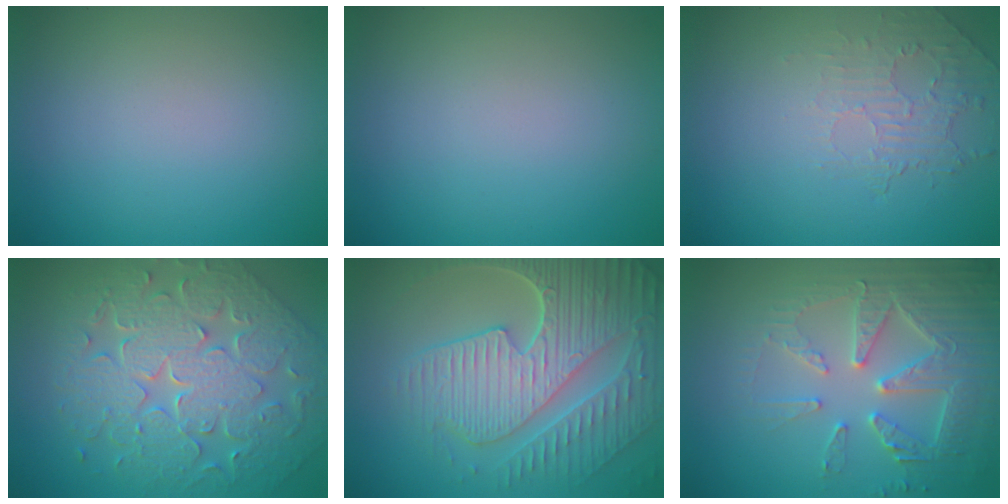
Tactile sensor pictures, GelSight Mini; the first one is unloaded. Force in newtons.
{"total": 0.0}
{"total": 2.0, "press": 0.8, "slide": 1.8}
{"total": 9.5, "press": 6.7, "slide": 6.6}
{"total": 9.1, "press": 6.5, "slide": 6.3}
{"total": 5.4, "press": 5.0, "slide": 2.1}